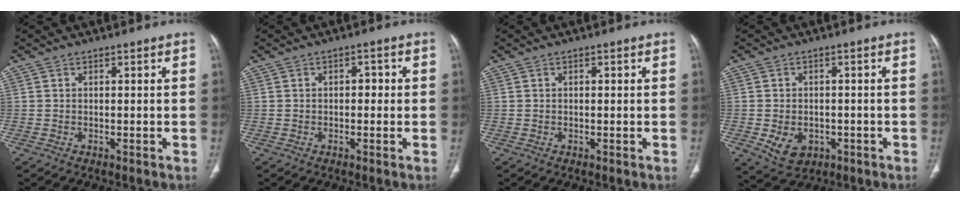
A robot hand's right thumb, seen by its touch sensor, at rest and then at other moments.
{"total": 2.2, "force": [0.0, 1.4, 1.7], "torque": [-0.015, 0.008, -0.004]}
{"total": 0.6, "force": [0.1, 0.3, 0.6], "torque": [-0.014, 0.004, 0.003]}
{"total": 6.2, "force": [-2.0, 4.6, 3.5], "torque": [-0.051, 0.008, -0.017]}